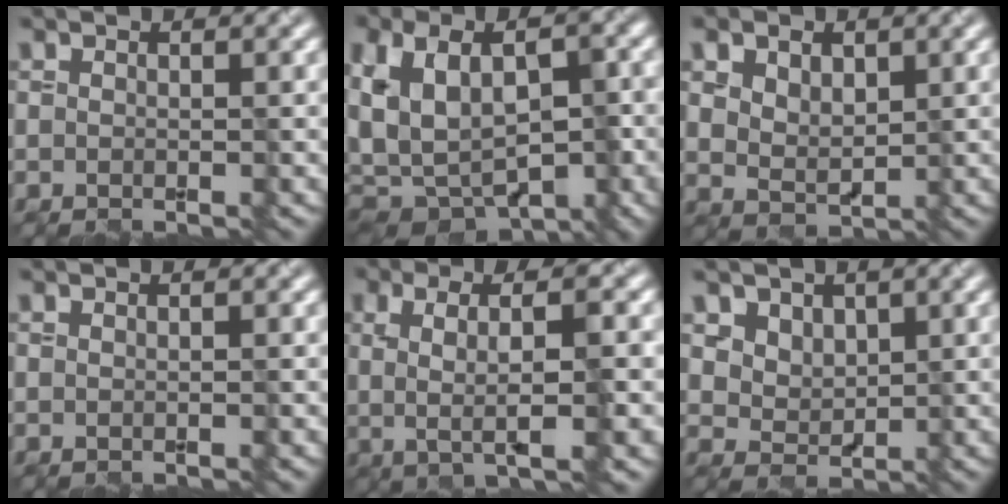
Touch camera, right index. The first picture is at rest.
{"total": 11.1, "force": [-3.1, 7.0, 8.0], "torque": [-0.149, -0.001, -0.029]}
{"total": 3.1, "force": [1.4, 2.1, 1.8], "torque": [-0.037, 0.007, 0.028]}
{"total": 0.8, "force": [0.3, 0.5, 0.6], "torque": [0.002, 0.001, -0.002]}
{"total": 4.6, "force": [-0.5, 1.0, 4.5], "torque": [-0.084, -0.003, 0.001]}
{"total": 3.5, "force": [2.1, 2.6, 1.2], "torque": [-0.053, -0.007, 0.062]}